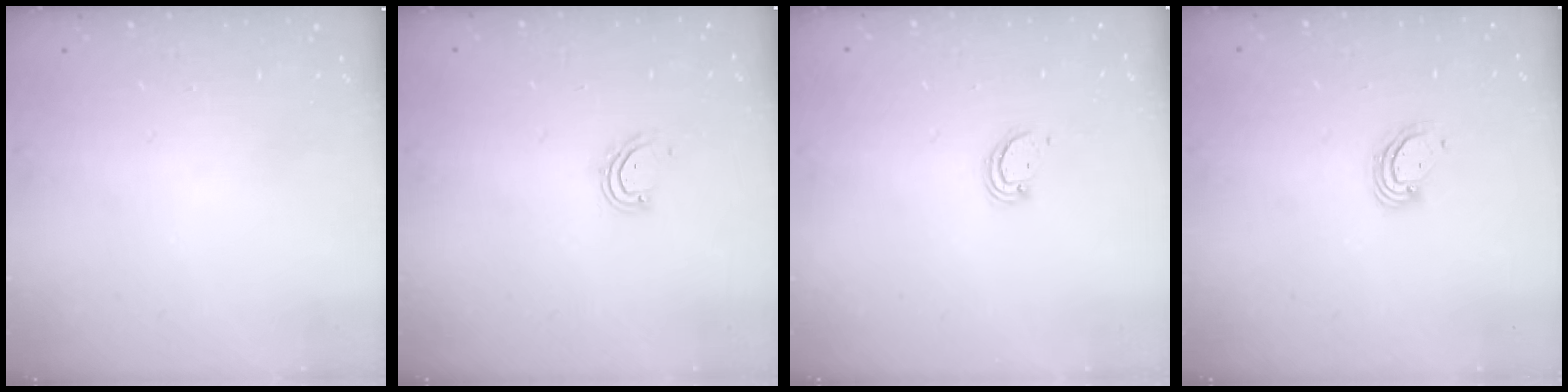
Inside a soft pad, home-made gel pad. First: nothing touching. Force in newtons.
{"total": 4.1, "press": 4.1, "slide": 0.3}
{"total": 2.4, "press": 2.4, "slide": 0.2}
{"total": 3.5, "press": 3.5, "slide": 0.2}